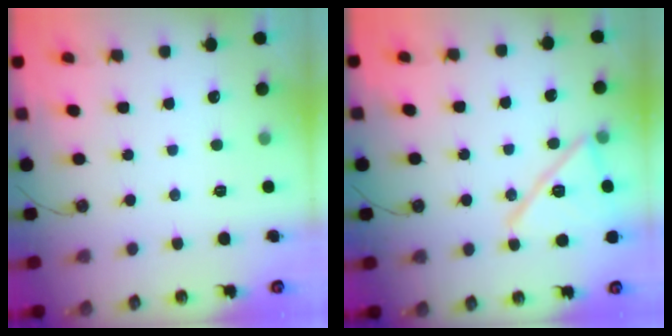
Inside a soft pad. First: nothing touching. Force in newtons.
{"total": 15.3, "press": 15.3, "slide": 0.2}